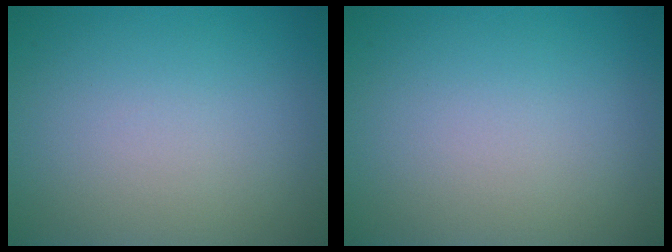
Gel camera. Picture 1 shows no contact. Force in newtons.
{"total": 0.0}